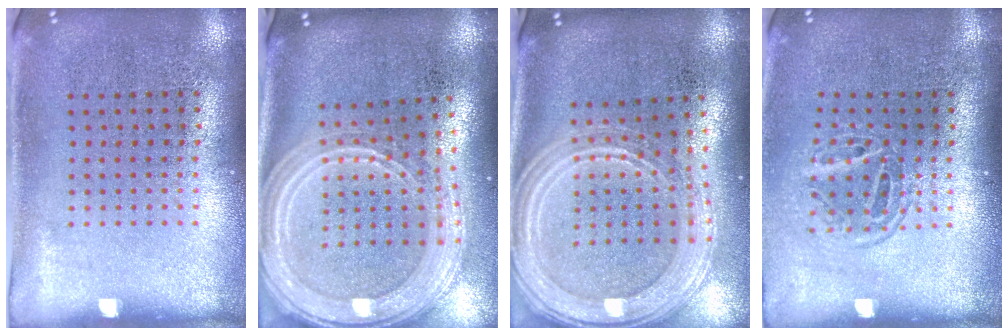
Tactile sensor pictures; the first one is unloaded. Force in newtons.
{"total": 3.2, "press": 2.5, "slide": 2.0}
{"total": 2.4, "press": 2.0, "slide": 1.3}
{"total": 1.6, "press": 1.2, "slide": 1.1}